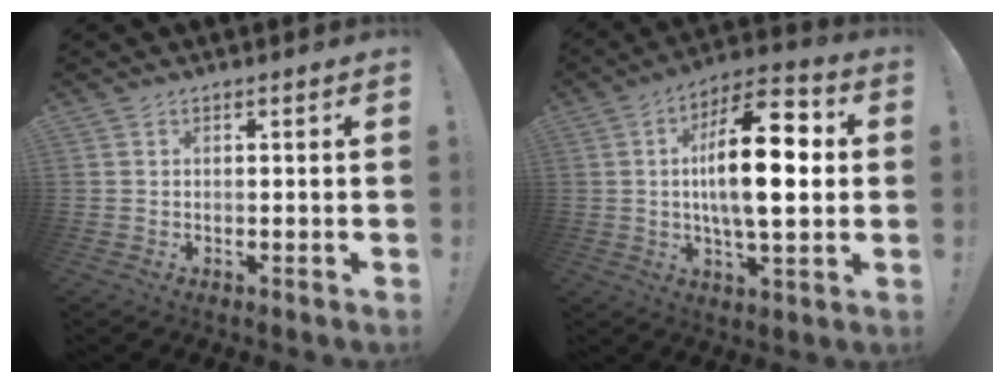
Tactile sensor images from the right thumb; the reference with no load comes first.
{"total": 19.7, "force": [1.6, 7.5, 18.1], "torque": [-0.289, -0.002, 0.015]}